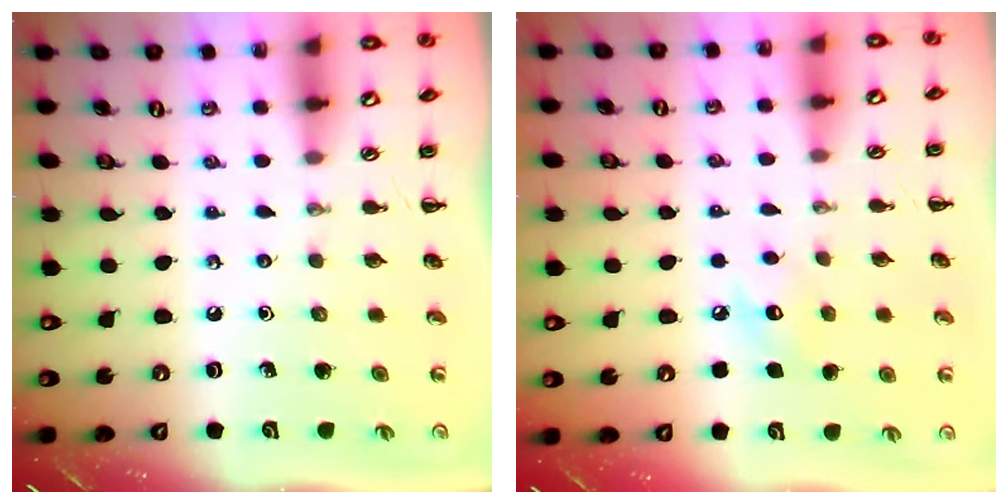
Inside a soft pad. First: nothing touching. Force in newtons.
{"total": 6.3, "press": 6.3, "slide": 1.1}